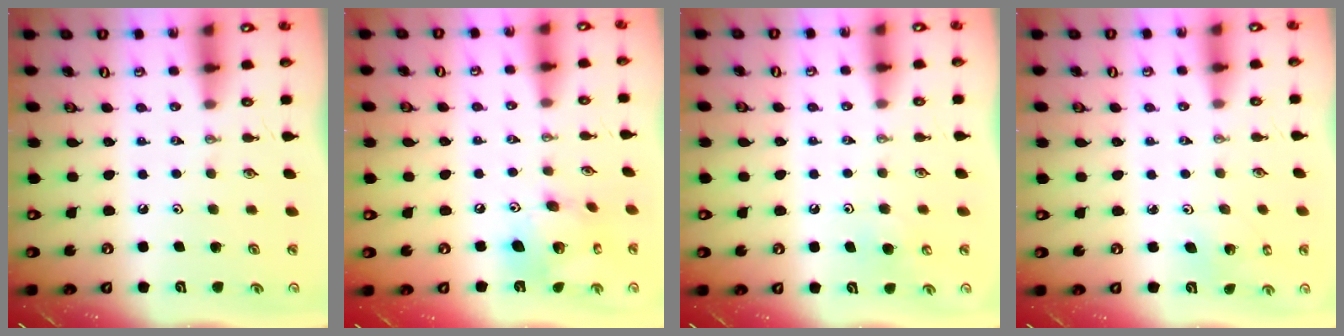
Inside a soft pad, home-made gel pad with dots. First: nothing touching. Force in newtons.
{"total": 14.5, "press": 14.5, "slide": 1.4}
{"total": 5.1, "press": 5.0, "slide": 0.4}
{"total": 2.2, "press": 2.2, "slide": 0.2}